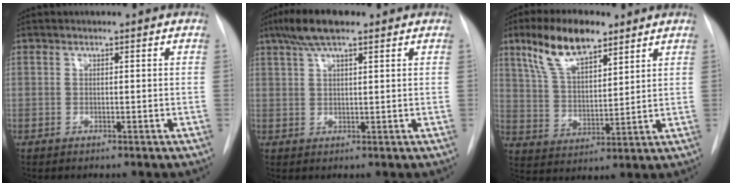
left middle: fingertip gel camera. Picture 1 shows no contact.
{"total": 6.6, "force": [4.5, 1.2, 4.7], "torque": [-0.097, 0.019, 0.081]}
{"total": 11.8, "force": [7.8, 3.9, 7.9], "torque": [-0.158, 0.017, 0.150]}